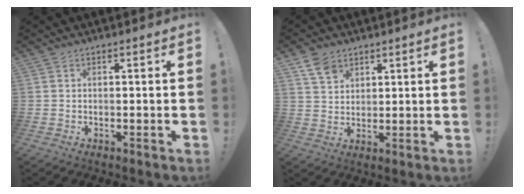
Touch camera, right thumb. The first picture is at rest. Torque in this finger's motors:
{"motor_torque": [-0.13, 0.36, 0.00, 0.28, 0.00]}